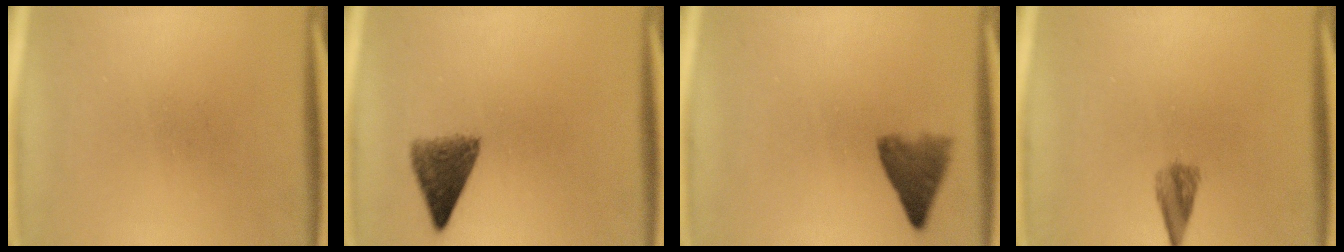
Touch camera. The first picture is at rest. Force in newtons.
{"total": 5.4}
{"total": 4.4}
{"total": 2.5}